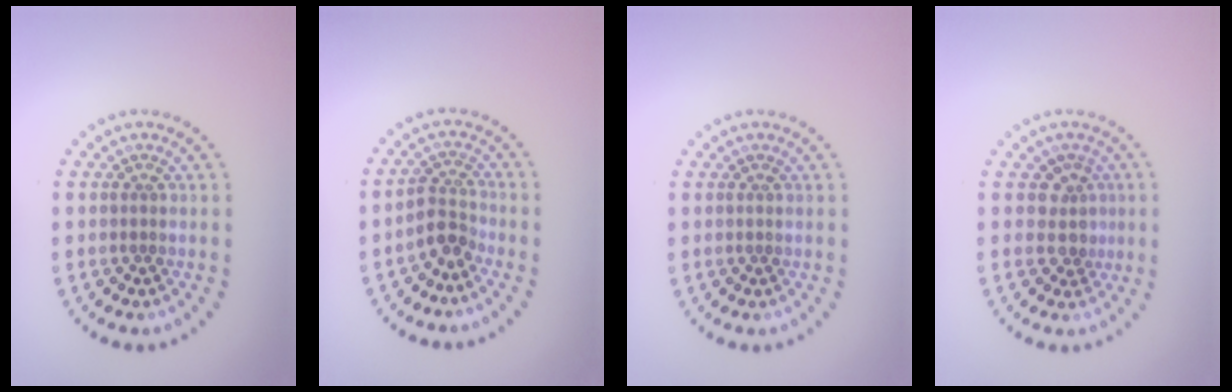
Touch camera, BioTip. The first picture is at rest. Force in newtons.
{"total": 2.4, "press": 1.8, "slide": 1.6}
{"total": 0.0}
{"total": 2.3, "press": 1.7, "slide": 1.6}